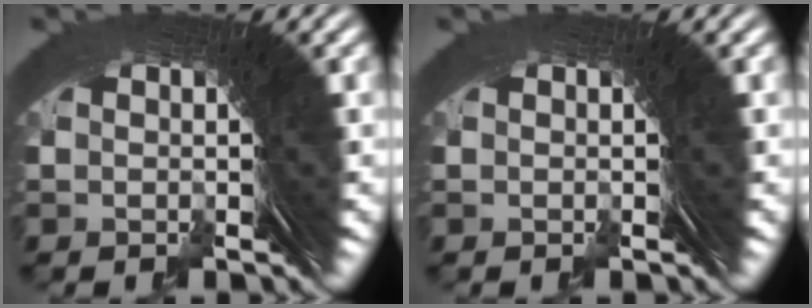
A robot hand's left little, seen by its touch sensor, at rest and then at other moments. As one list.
[{"total": 0.0}]